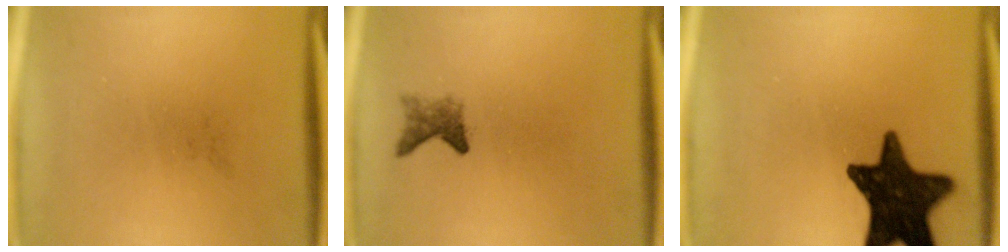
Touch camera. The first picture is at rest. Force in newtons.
{"total": 2.1}
{"total": 16.0}